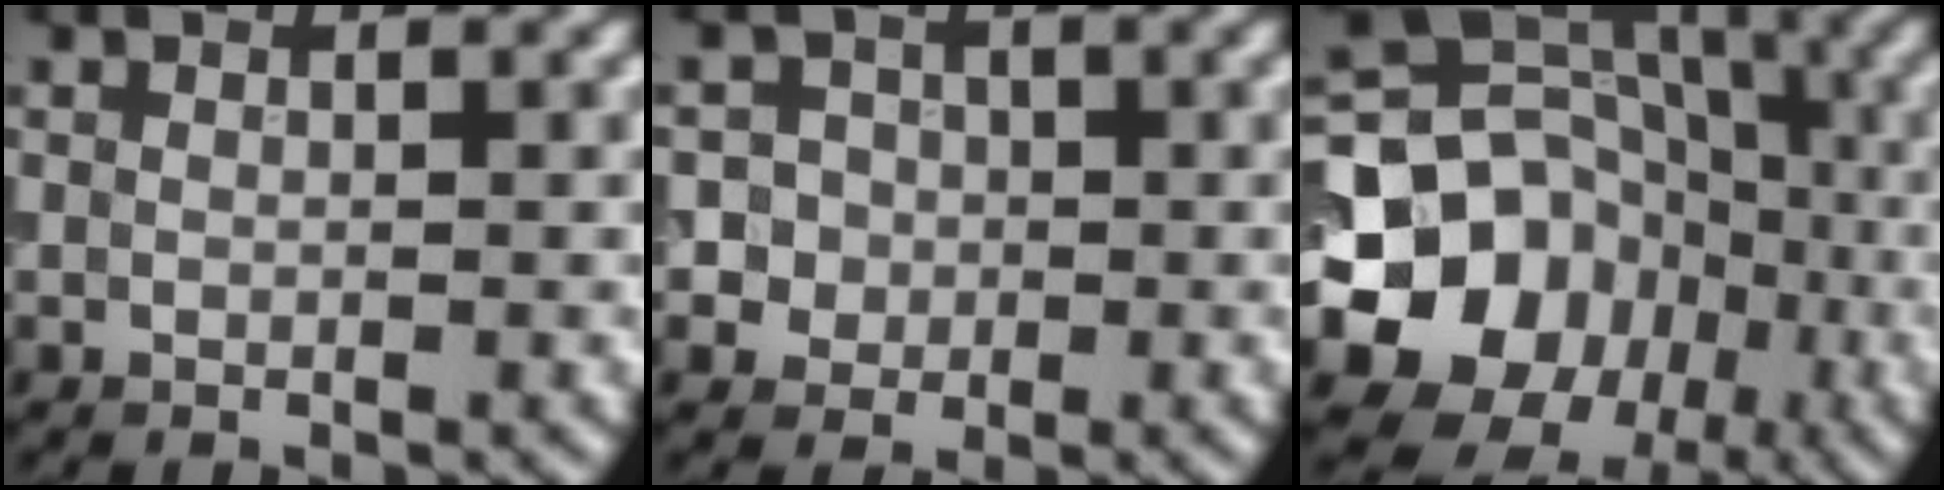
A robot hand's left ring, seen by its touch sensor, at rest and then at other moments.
{"total": 4.7, "force": [0.0, 4.6, 1.2], "torque": [0.005, 0.027, -0.016]}
{"total": 16.3, "force": [-4.2, 14.4, 6.4], "torque": [-0.122, -0.013, -0.100]}